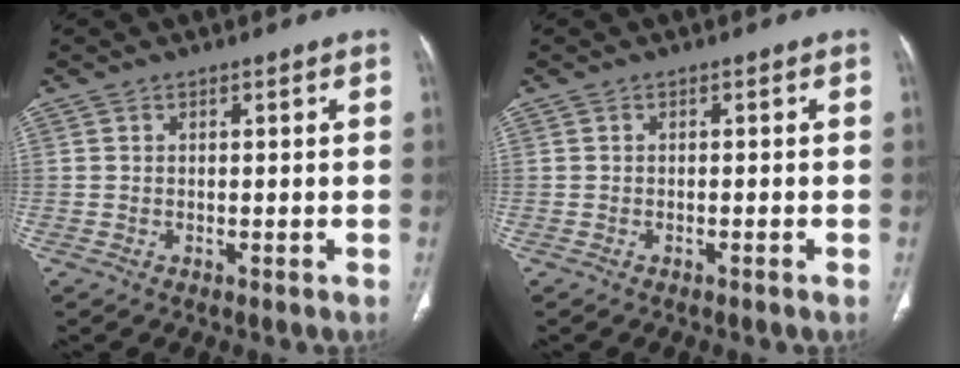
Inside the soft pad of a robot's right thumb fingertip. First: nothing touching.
{"total": 0.5, "force": [-0.4, -0.1, 0.3], "torque": [-0.011, 0.003, -0.005]}